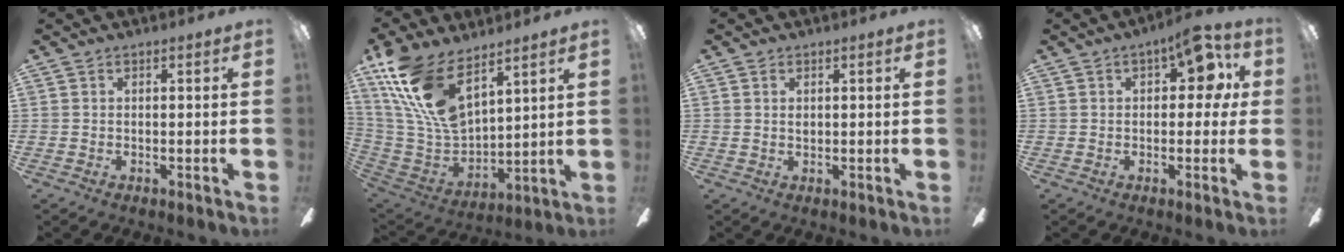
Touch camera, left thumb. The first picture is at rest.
{"total": 19.9, "force": [12.0, 9.2, 12.9], "torque": [-0.285, -0.062, 0.219]}
{"total": 1.2, "force": [0.4, 0.7, 0.8], "torque": [-0.019, 0.003, 0.007]}
{"total": 10.7, "force": [3.9, 5.3, 8.5], "torque": [-0.104, -0.007, 0.062]}